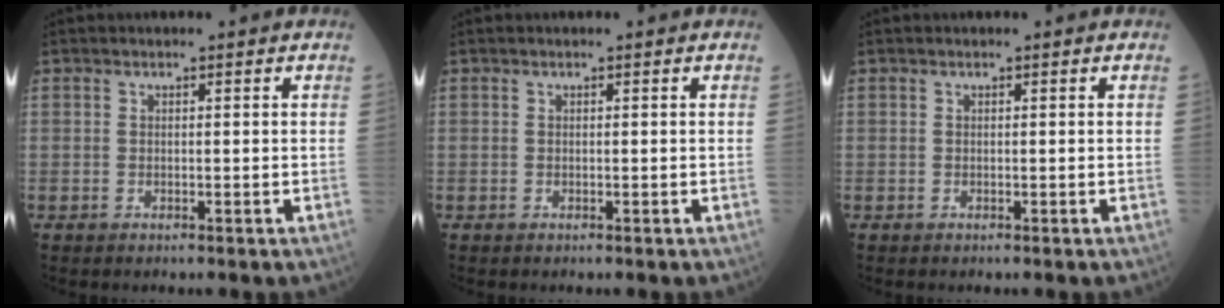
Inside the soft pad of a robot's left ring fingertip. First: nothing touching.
{"total": 0.0}
{"total": 0.0}